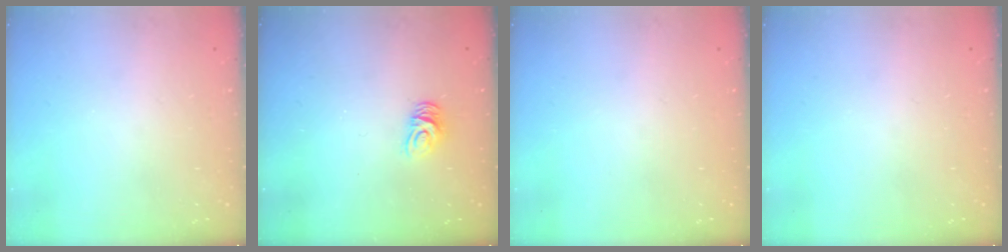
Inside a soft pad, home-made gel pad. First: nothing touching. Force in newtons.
{"total": 6.3, "press": 6.3, "slide": 0.2}
{"total": 0.0}
{"total": 0.0}